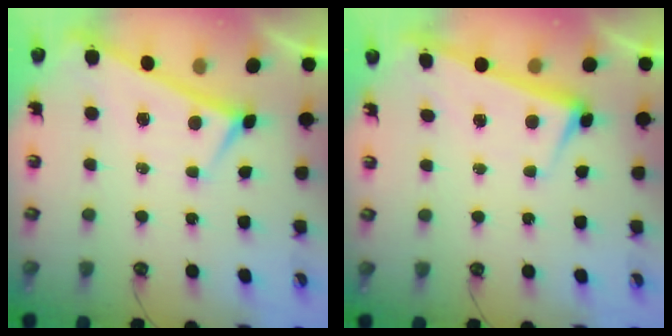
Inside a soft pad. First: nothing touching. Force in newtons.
{"total": 2.7, "press": 2.6, "slide": 0.7}